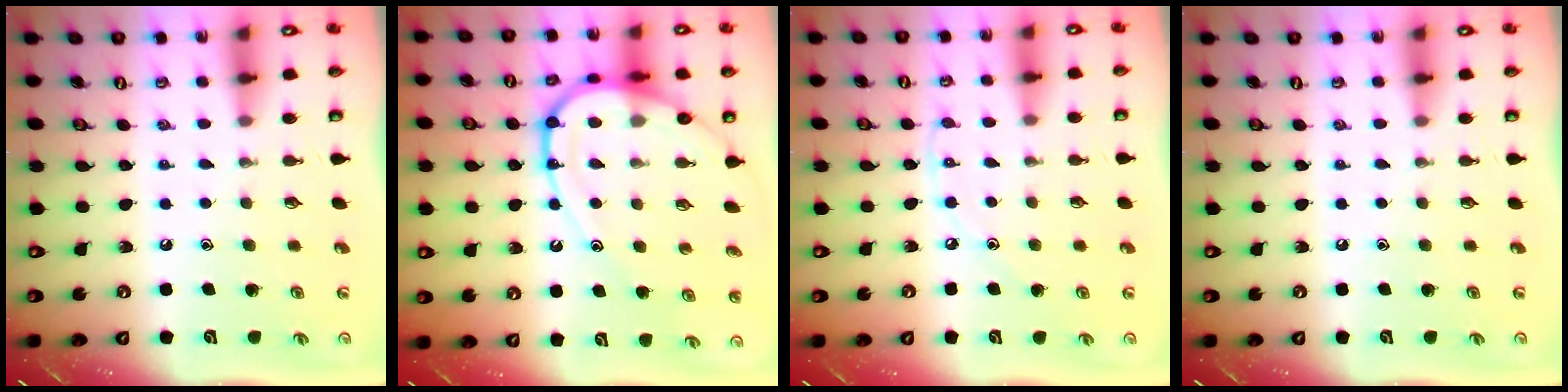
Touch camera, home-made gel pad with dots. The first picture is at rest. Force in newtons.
{"total": 14.9, "press": 14.8, "slide": 1.2}
{"total": 3.9, "press": 3.8, "slide": 0.6}
{"total": 0.0}